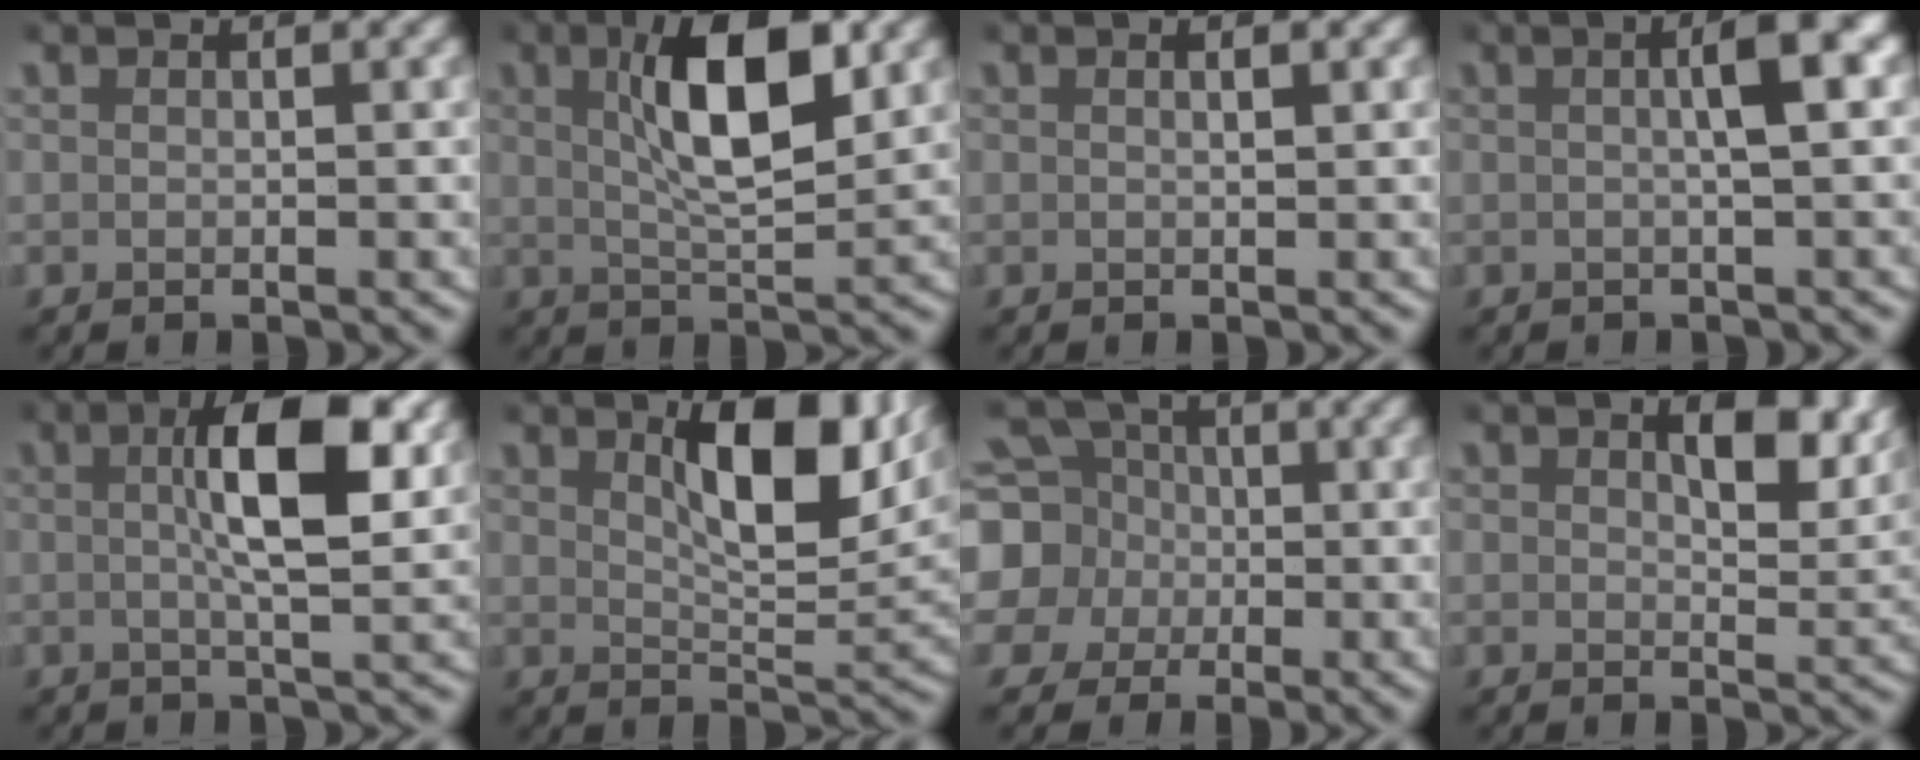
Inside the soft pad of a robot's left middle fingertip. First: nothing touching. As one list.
[{"total": 7.5, "force": [1.9, 2.2, 6.9], "torque": [-0.118, 0.005, 0.031]}, {"total": 0.7, "force": [0.3, 0.0, 0.6], "torque": [-0.009, 0.002, 0.005]}, {"total": 4.0, "force": [0.5, 0.5, 3.9], "torque": [-0.059, 0.017, 0.000]}, {"total": 7.7, "force": [1.4, 2.1, 7.3], "torque": [-0.116, 0.012, 0.015]}, {"total": 8.2, "force": [3.8, 2.9, 6.7], "torque": [-0.098, 0.001, 0.059]}, {"total": 10.1, "force": [-0.1, 9.5, 3.5], "torque": [-0.098, -0.027, -0.012]}, {"total": 4.6, "force": [2.3, 1.9, 3.5], "torque": [-0.041, -0.001, 0.031]}]